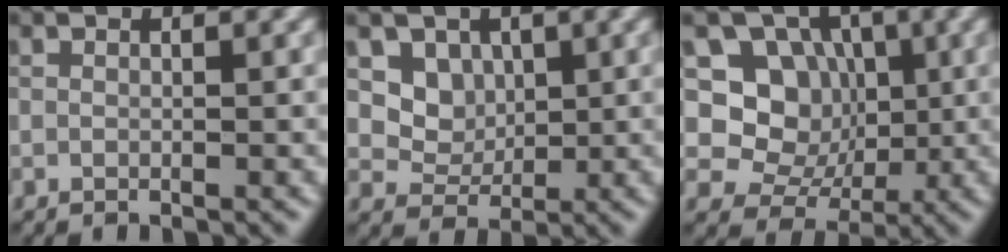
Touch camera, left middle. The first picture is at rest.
{"total": 3.2, "force": [1.2, 2.6, 1.3], "torque": [-0.030, -0.020, 0.035]}
{"total": 7.0, "force": [1.4, 6.2, 2.9], "torque": [-0.033, 0.002, 0.004]}